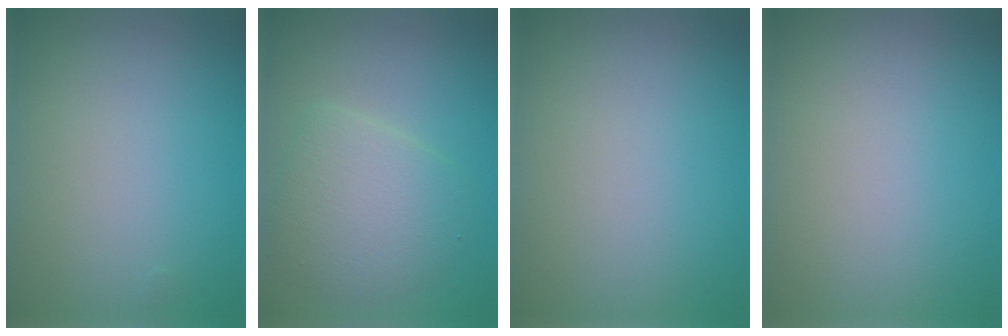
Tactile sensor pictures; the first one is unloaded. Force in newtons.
{"total": 4.2, "press": 4.2, "slide": 0.2}
{"total": 0.0}
{"total": 0.0}